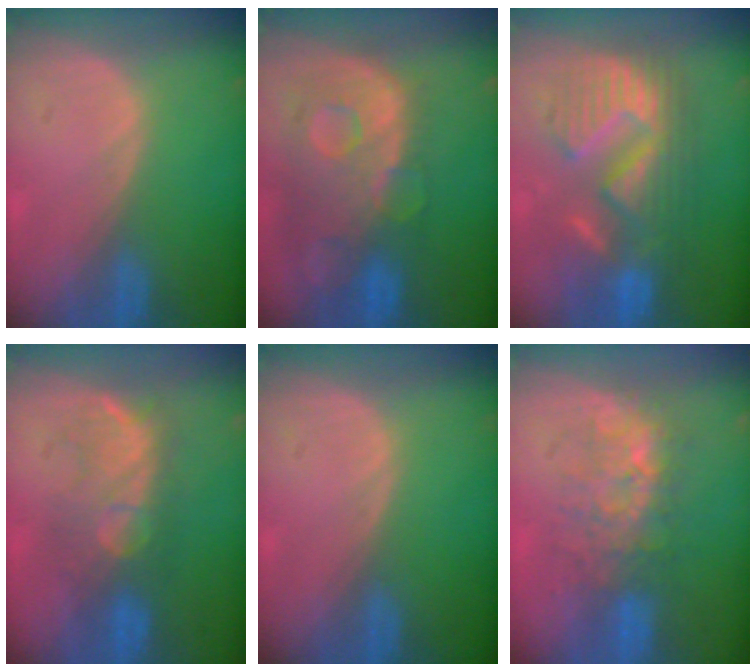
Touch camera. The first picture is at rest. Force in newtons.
{"total": 12.5, "press": 10.3, "slide": 7.0}
{"total": 11.5, "press": 11.4, "slide": 1.0}
{"total": 8.0, "press": 7.9, "slide": 0.7}
{"total": 0.0}
{"total": 7.7, "press": 7.5, "slide": 1.5}